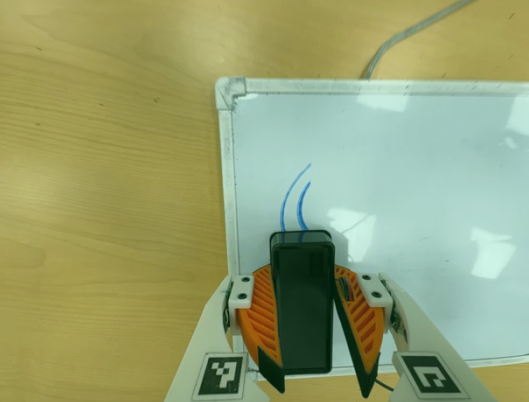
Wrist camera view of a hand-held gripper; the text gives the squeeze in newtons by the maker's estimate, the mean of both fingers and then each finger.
{"total": 8.1, "left": 8.4, "right": 7.8}